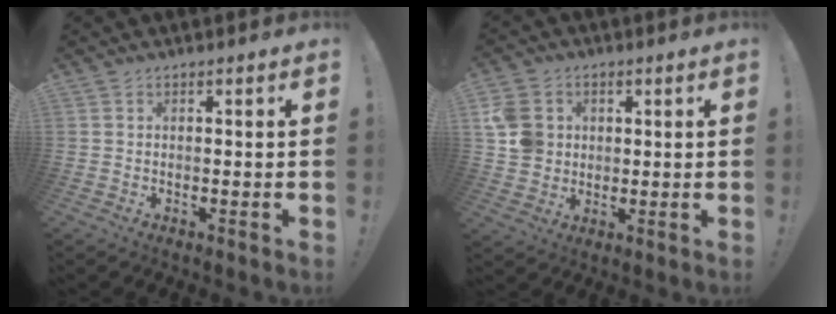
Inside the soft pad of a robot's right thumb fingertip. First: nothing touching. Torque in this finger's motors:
{"motor_torque": [-0.27, 0.50, 0.19, 0.14, 0.16]}